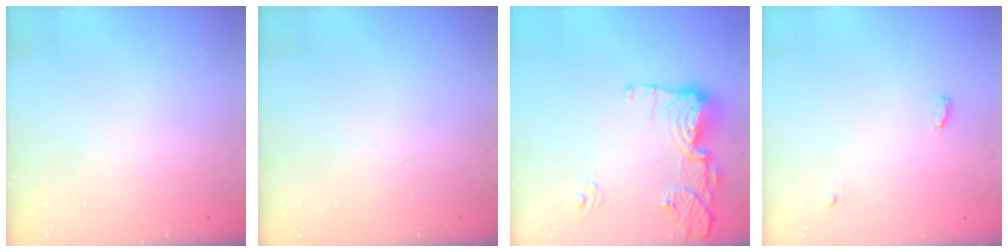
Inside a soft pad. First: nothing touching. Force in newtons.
{"total": 0.0}
{"total": 15.9, "press": 15.9, "slide": 1.5}
{"total": 3.9, "press": 3.8, "slide": 1.0}